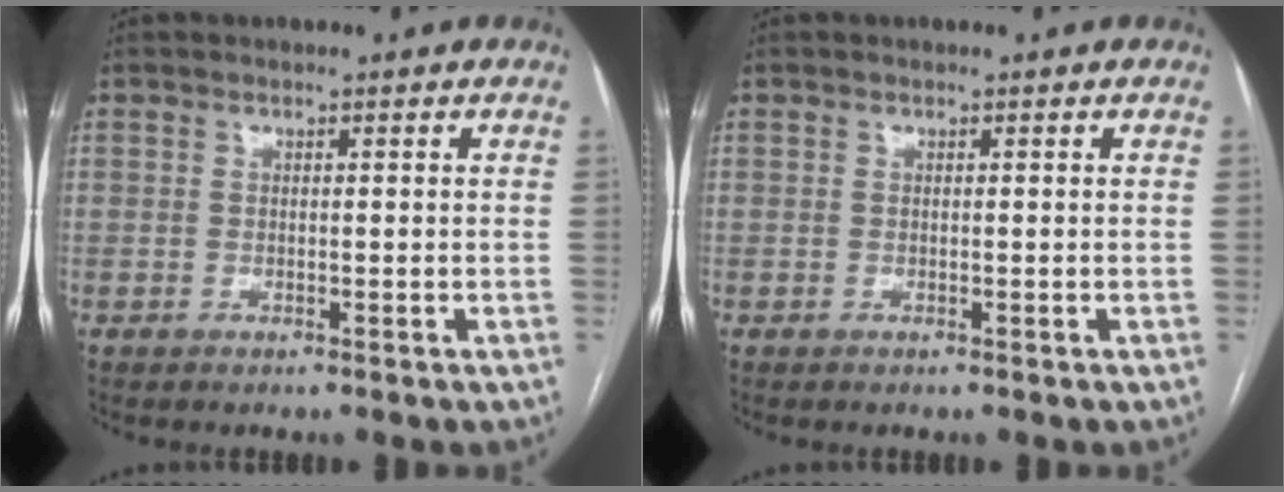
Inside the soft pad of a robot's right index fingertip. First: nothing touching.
{"total": 0.0}